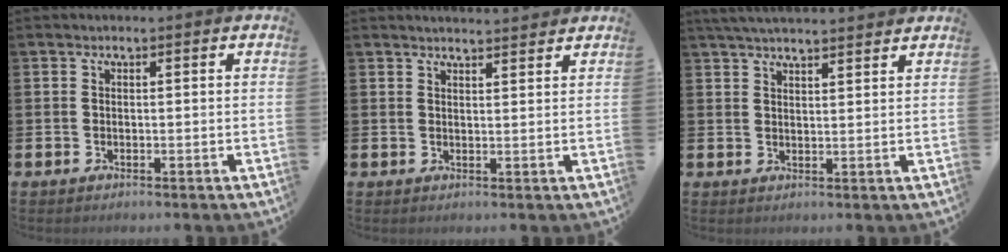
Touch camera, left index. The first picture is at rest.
{"total": 2.5, "force": [2.5, 0.0, 0.0], "torque": [0.008, -0.017, 0.042]}
{"total": 3.8, "force": [3.7, 0.0, 0.8], "torque": [-0.033, -0.008, 0.070]}